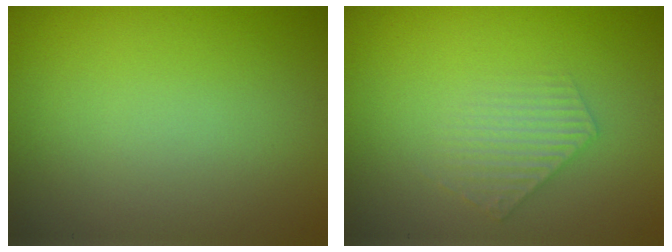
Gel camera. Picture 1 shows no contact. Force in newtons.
{"total": 1.9, "press": 1.9, "slide": 0.3}